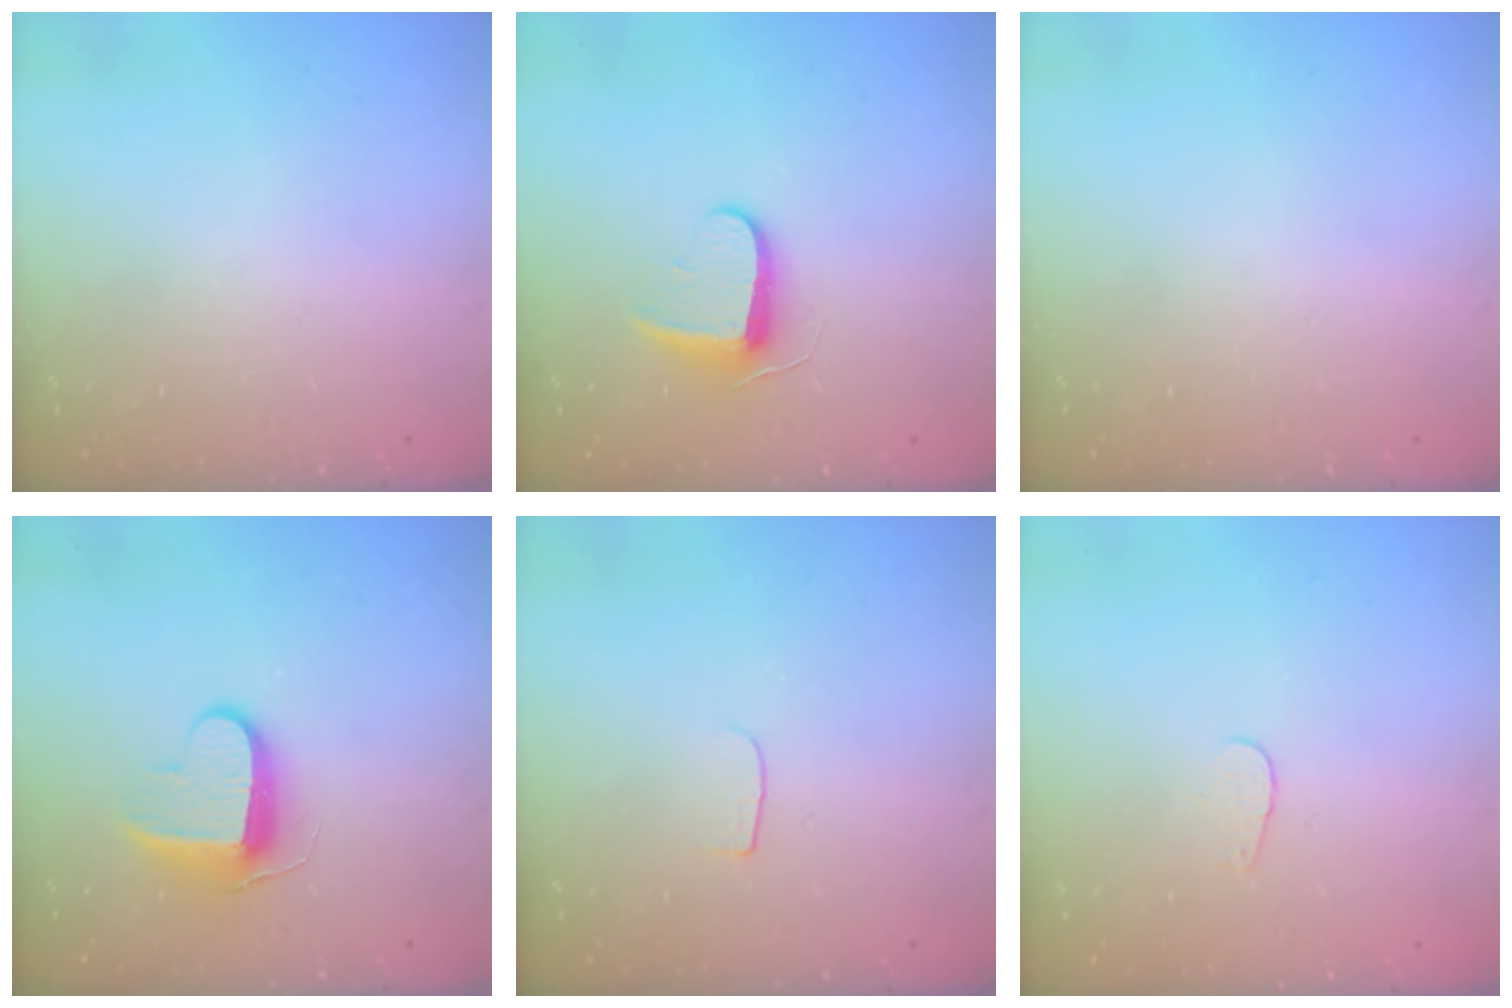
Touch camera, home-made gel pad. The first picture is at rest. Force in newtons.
{"total": 9.4, "press": 9.3, "slide": 0.9}
{"total": 0.0}
{"total": 9.2, "press": 9.2, "slide": 0.9}
{"total": 3.0, "press": 3.0, "slide": 0.3}
{"total": 3.2, "press": 3.2, "slide": 0.3}